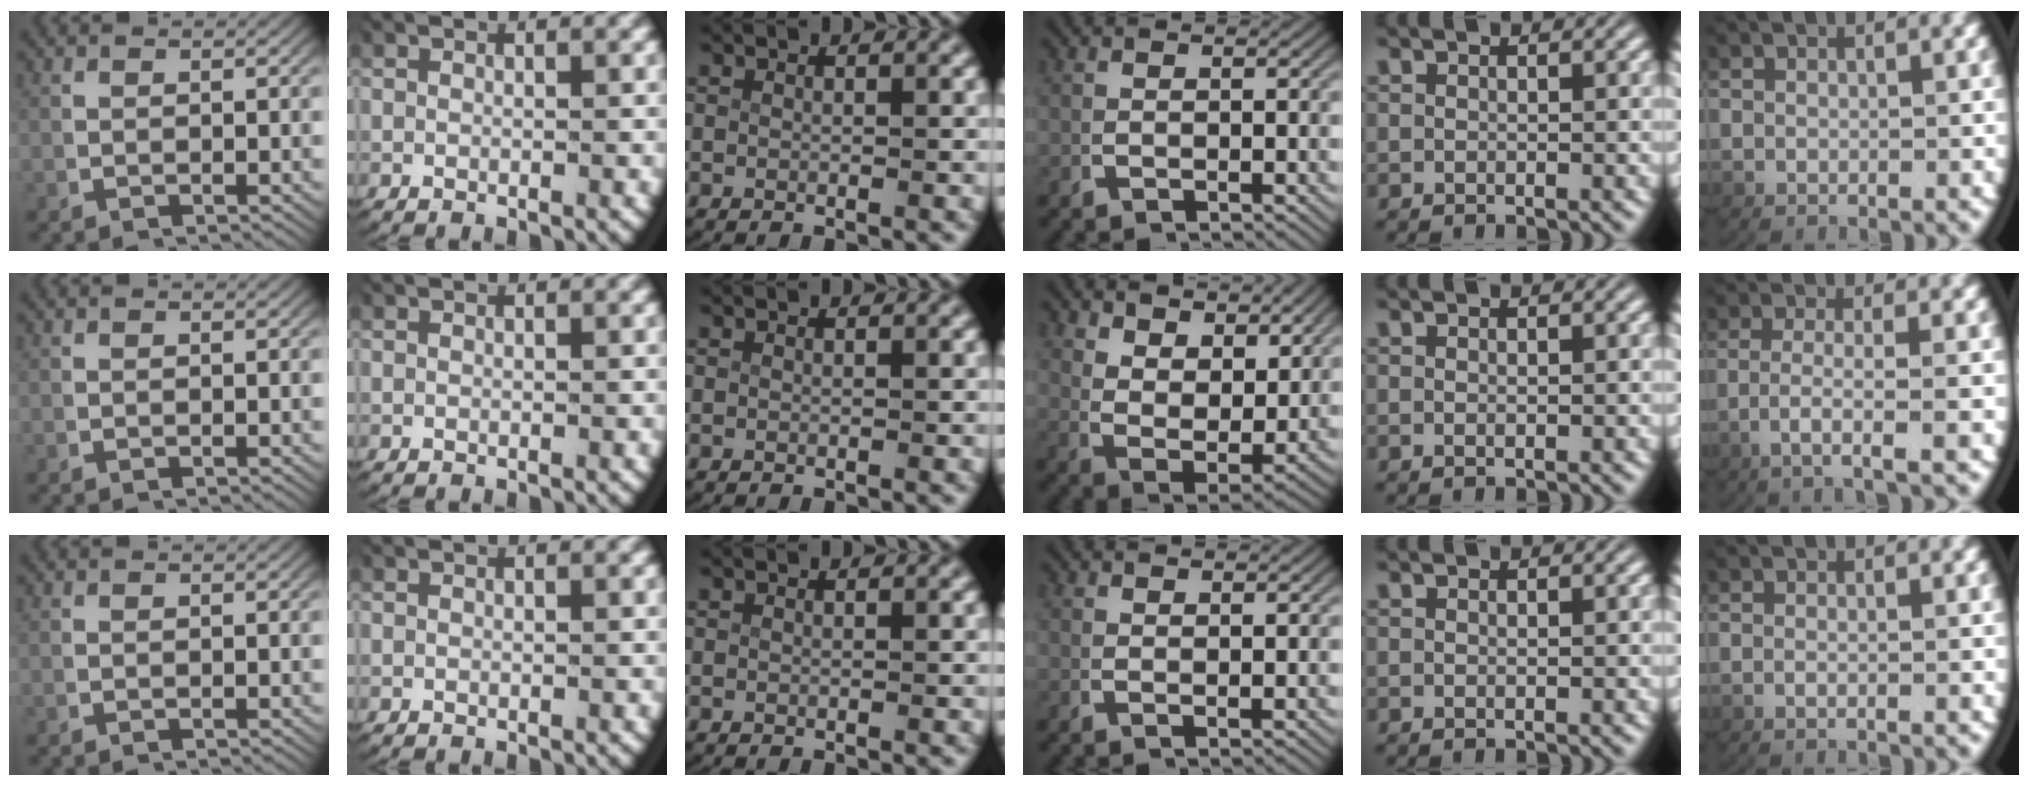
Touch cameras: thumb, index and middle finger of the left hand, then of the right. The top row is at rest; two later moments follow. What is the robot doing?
{"motion": "lift_and_place", "object": "towel"}